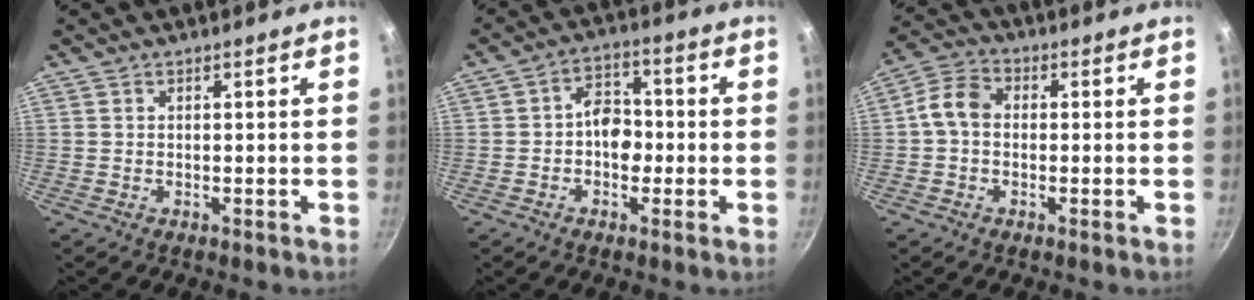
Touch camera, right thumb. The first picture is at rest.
{"total": 6.8, "force": [-0.9, 5.0, 4.5], "torque": [-0.028, 0.021, -0.023]}
{"total": 6.1, "force": [-0.2, 4.7, 3.9], "torque": [-0.068, 0.023, -0.021]}